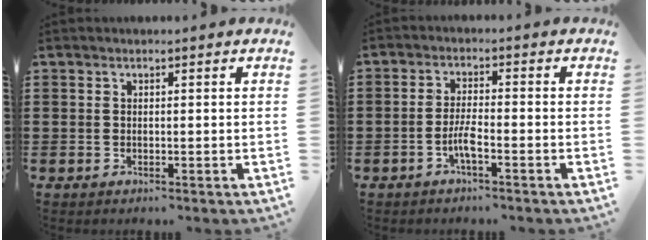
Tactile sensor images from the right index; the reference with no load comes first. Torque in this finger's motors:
{"motor_torque": [1.89, 0.25, 0.66, 0.10]}